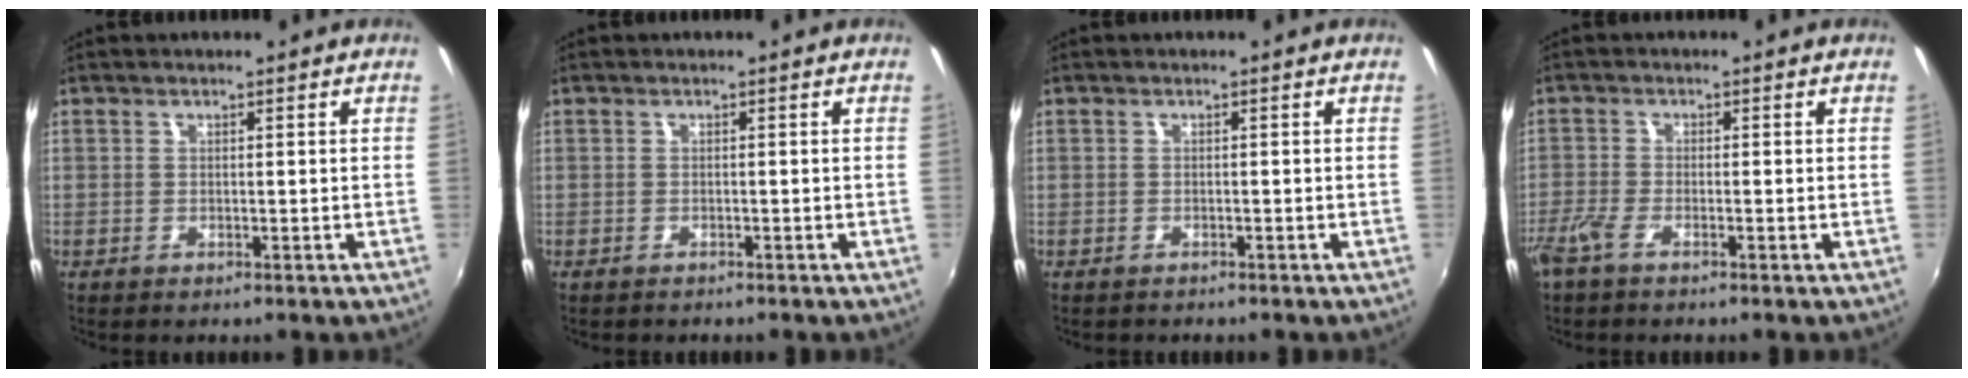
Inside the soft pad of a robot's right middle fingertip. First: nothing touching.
{"total": 0.6, "force": [-0.5, 0.3, 0.0], "torque": [-0.003, 0.001, -0.008]}
{"total": 0.7, "force": [-0.6, 0.4, -0.1], "torque": [-0.002, 0.001, -0.010]}
{"total": 3.2, "force": [-2.4, 0.6, 2.1], "torque": [-0.055, -0.007, -0.053]}